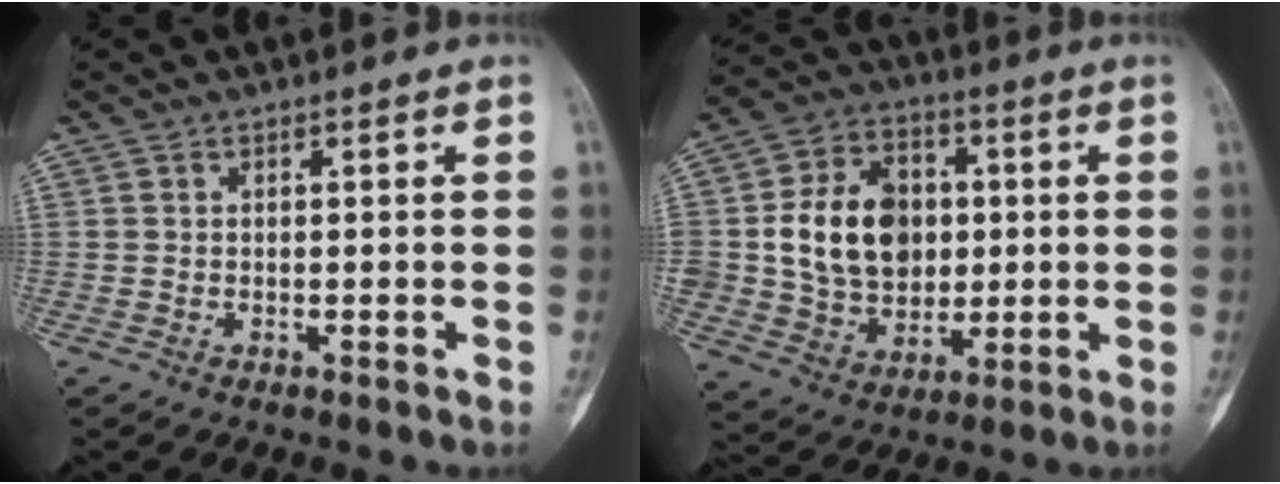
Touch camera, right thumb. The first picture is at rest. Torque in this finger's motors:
{"motor_torque": [1.02, 2.55, 0.74, -0.45, 0.18]}